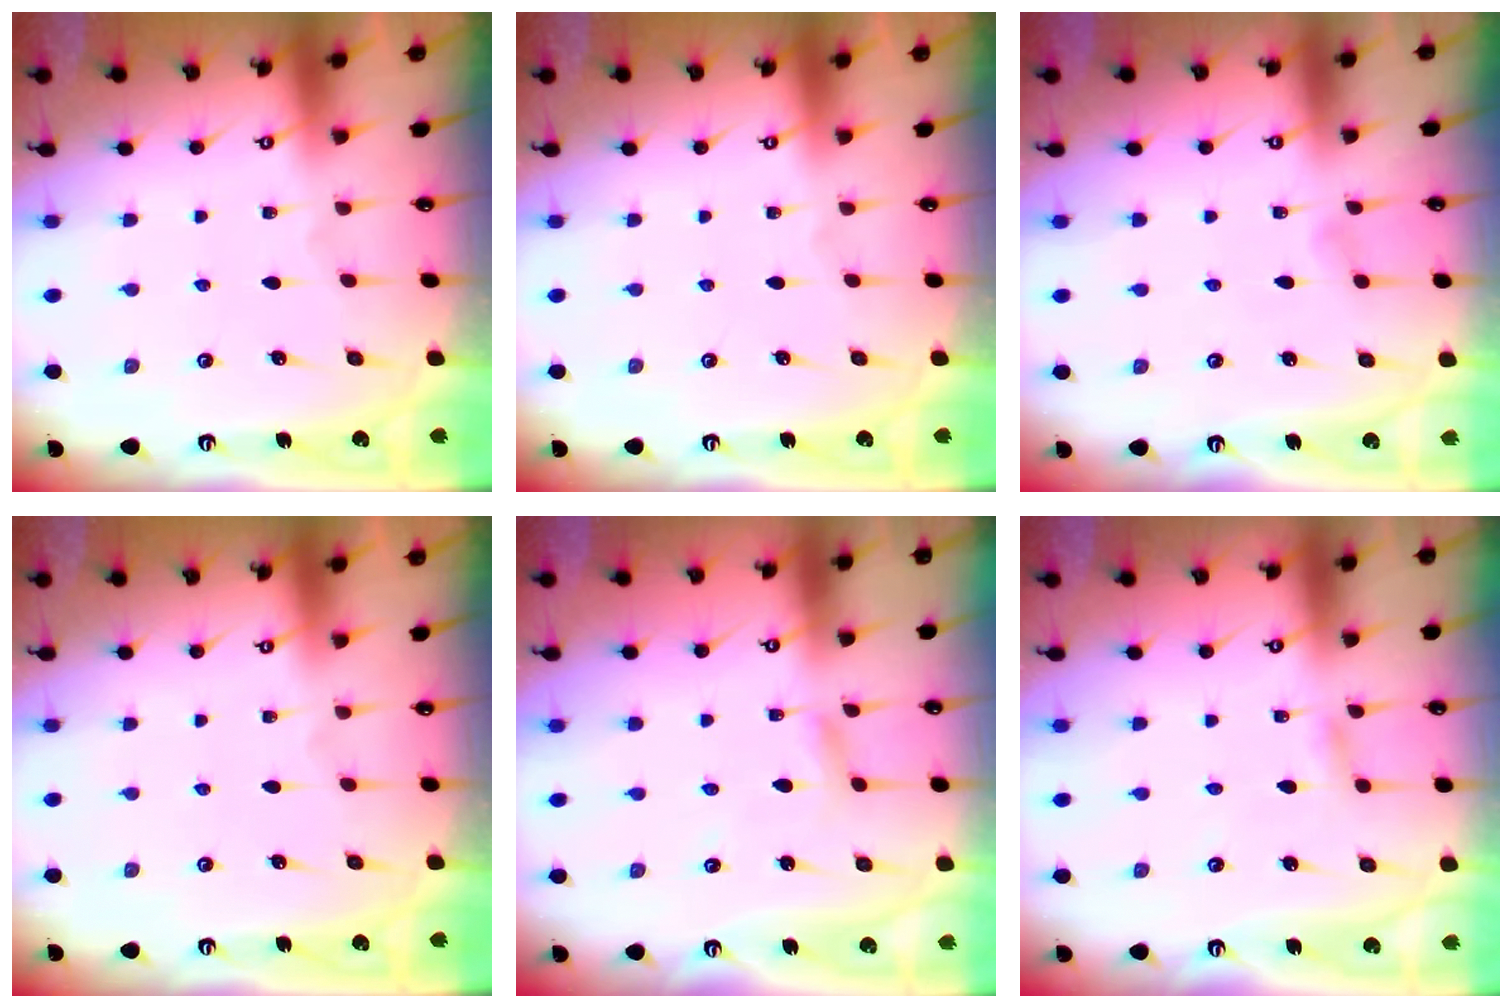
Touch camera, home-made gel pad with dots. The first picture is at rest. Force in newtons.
{"total": 0.0}
{"total": 2.8, "press": 2.8, "slide": 0.3}
{"total": 0.0}
{"total": 3.1, "press": 3.0, "slide": 0.3}
{"total": 2.9, "press": 2.9, "slide": 0.4}